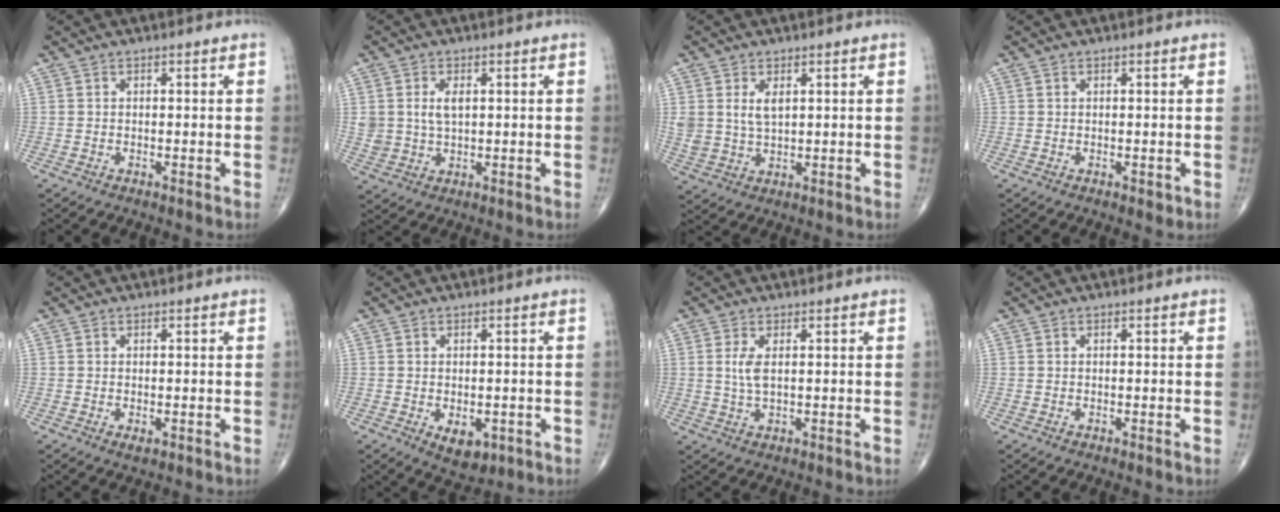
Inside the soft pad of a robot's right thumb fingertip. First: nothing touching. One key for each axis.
{"total": 4.7, "fx": 1.2, "fy": 2.9, "fz": 3.5, "tx": -0.063, "ty": -0.005, "tz": 0.028}
{"total": 4.9, "fx": 1.8, "fy": 2.8, "fz": 3.7, "tx": -0.068, "ty": -0.007, "tz": 0.043}
{"total": 0.9, "fx": -0.1, "fy": 0.6, "fz": 0.6, "tx": -0.006, "ty": -0.002, "tz": 0.002}
{"total": 1.0, "fx": -0.3, "fy": 0.5, "fz": 0.8, "tx": -0.014, "ty": -0.002, "tz": -0.005}
{"total": 4.9, "fx": -1.5, "fy": 2.9, "fz": 3.7, "tx": -0.042, "ty": -0.002, "tz": -0.011}
{"total": 3.5, "fx": 0.7, "fy": 1.3, "fz": 3.1, "tx": -0.073, "ty": -0.004, "tz": 0.020}
{"total": 0.0}